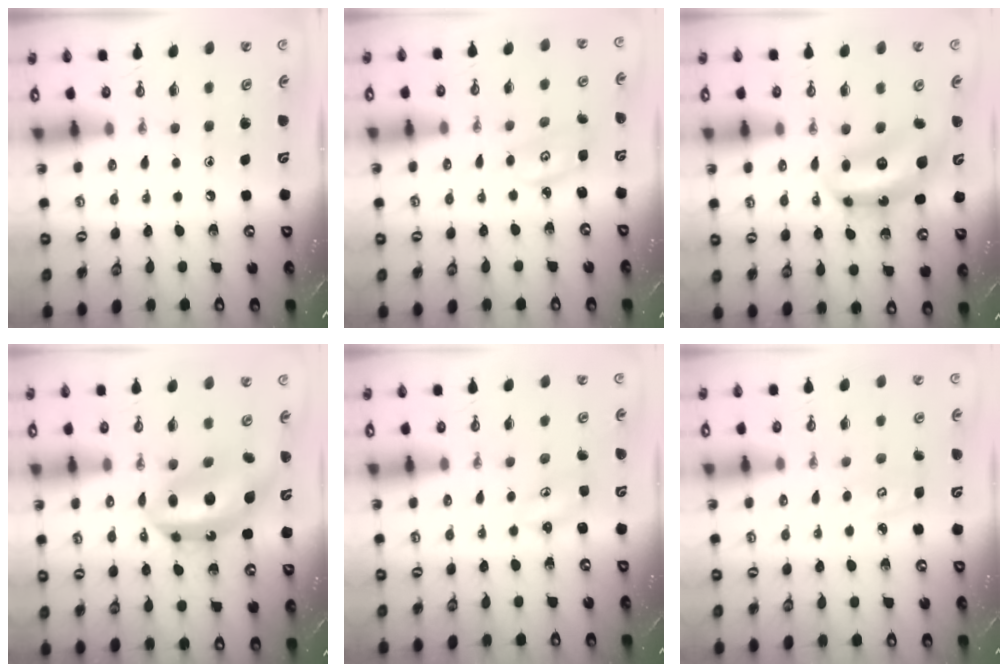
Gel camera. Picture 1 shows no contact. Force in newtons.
{"total": 2.7, "press": 2.6, "slide": 0.3}
{"total": 8.1, "press": 8.1, "slide": 0.8}
{"total": 14.2, "press": 14.1, "slide": 1.2}
{"total": 3.1, "press": 3.1, "slide": 0.3}
{"total": 3.4, "press": 3.4, "slide": 0.4}